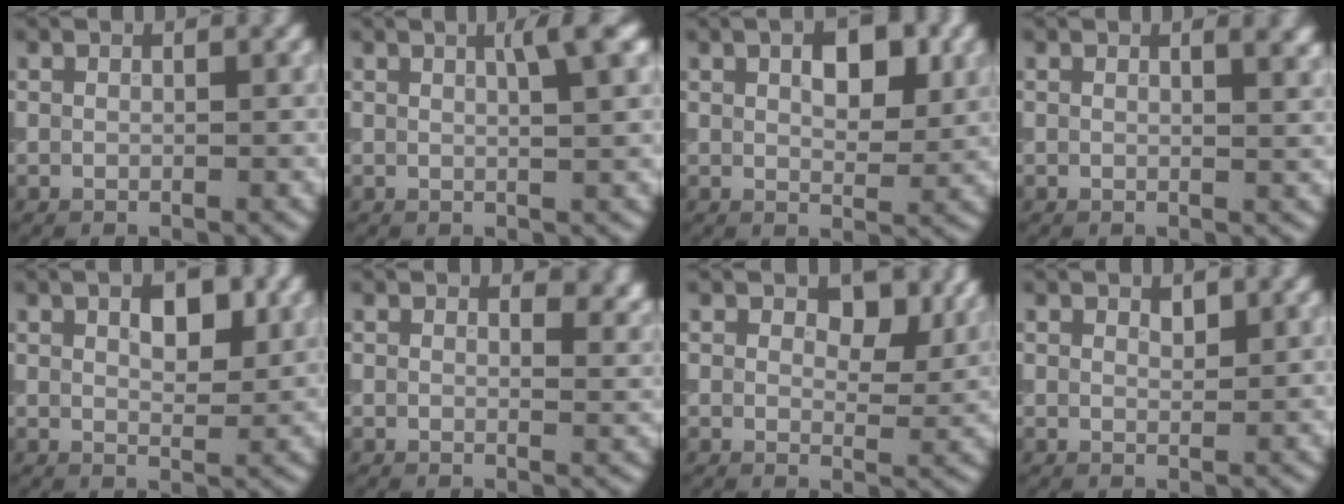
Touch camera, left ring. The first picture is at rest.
{"total": 2.8, "force": [1.2, 0.4, 2.5], "torque": [-0.027, 0.005, 0.017]}
{"total": 4.4, "force": [1.6, 2.1, 3.5], "torque": [-0.049, 0.004, 0.026]}
{"total": 2.5, "force": [1.4, 1.0, 1.8], "torque": [-0.005, 0.004, 0.019]}
{"total": 3.3, "force": [1.4, 1.5, 2.6], "torque": [-0.038, 0.004, 0.024]}
{"total": 2.5, "force": [1.5, 1.2, 1.5], "torque": [-0.018, -0.006, 0.019]}
{"total": 4.6, "force": [2.2, 2.7, 3.1], "torque": [-0.045, -0.007, 0.027]}
{"total": 0.8, "force": [0.7, 0.3, 0.4], "torque": [-0.006, -0.003, 0.012]}